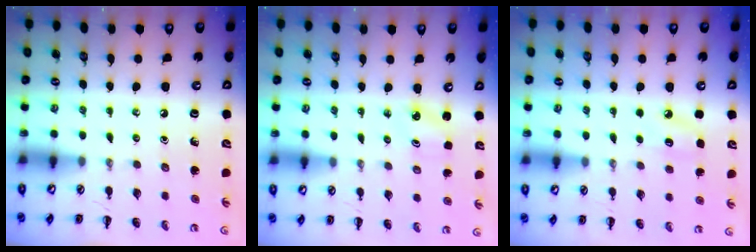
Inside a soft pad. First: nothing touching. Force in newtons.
{"total": 1.9, "press": 1.8, "slide": 0.4}
{"total": 7.1, "press": 6.8, "slide": 2.0}